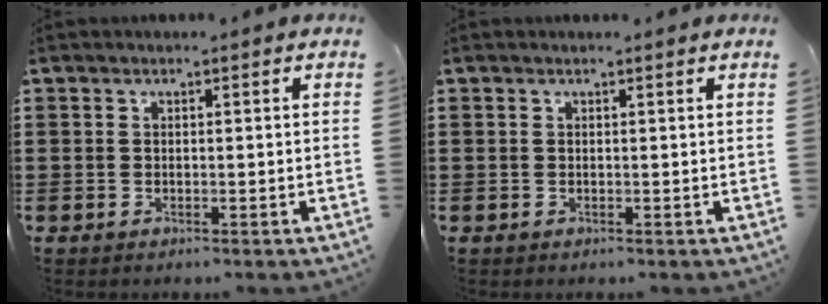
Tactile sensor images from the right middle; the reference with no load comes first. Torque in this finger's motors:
{"motor_torque": [0.01, -0.01, -0.03, 0.01]}